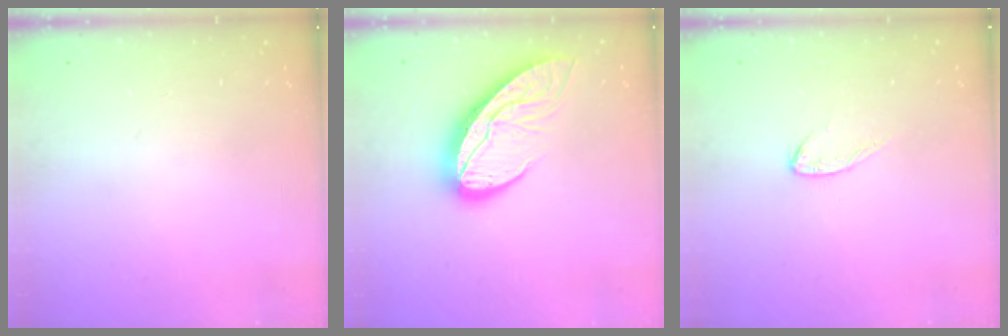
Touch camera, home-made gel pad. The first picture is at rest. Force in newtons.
{"total": 15.3, "press": 15.2, "slide": 1.8}
{"total": 4.4, "press": 4.4, "slide": 0.3}